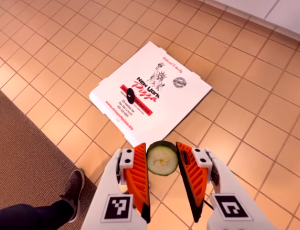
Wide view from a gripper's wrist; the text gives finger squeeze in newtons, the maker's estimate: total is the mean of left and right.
{"total": 7.2, "left": 7.3, "right": 7.1}